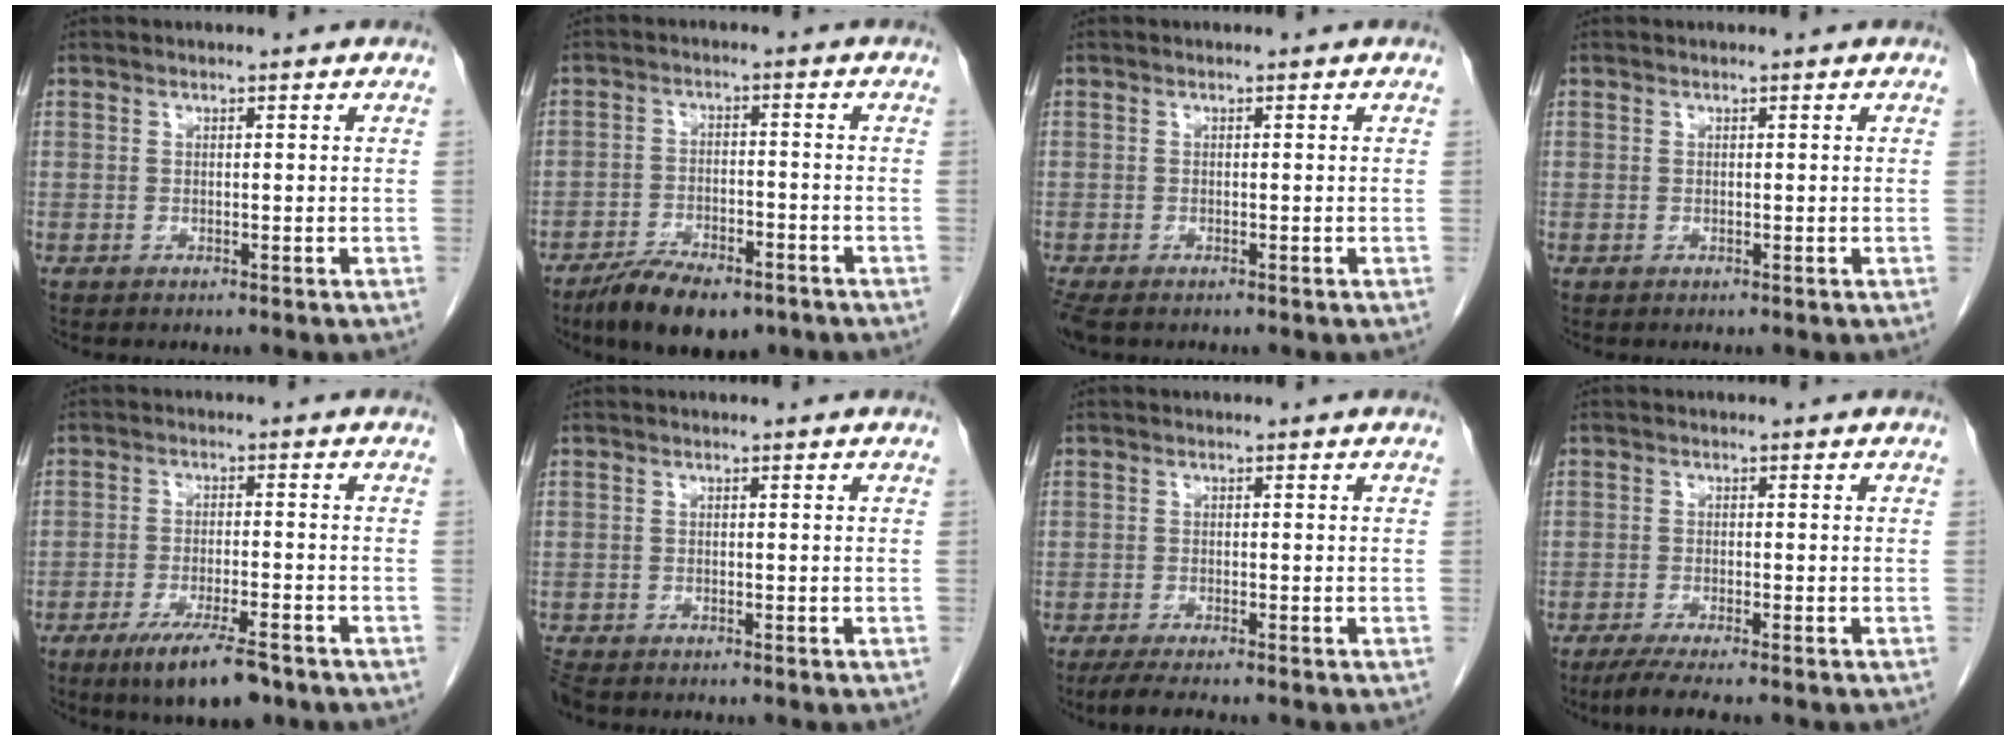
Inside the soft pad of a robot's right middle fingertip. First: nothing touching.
{"total": 9.6, "force": [-7.0, 3.6, 5.6], "torque": [-0.088, -0.007, -0.115]}
{"total": 3.8, "force": [-2.8, 1.6, 2.1], "torque": [-0.047, -0.013, -0.048]}
{"total": 0.0}
{"total": 9.2, "force": [-6.3, 1.7, 6.5], "torque": [-0.108, -0.016, -0.099]}
{"total": 2.7, "force": [-2.3, 0.9, 1.0], "torque": [-0.027, -0.008, -0.042]}
{"total": 4.7, "force": [-3.8, 0.4, 2.7], "torque": [-0.046, -0.011, -0.060]}
{"total": 5.3, "force": [-4.2, 0.1, 3.3], "torque": [-0.054, -0.012, -0.068]}